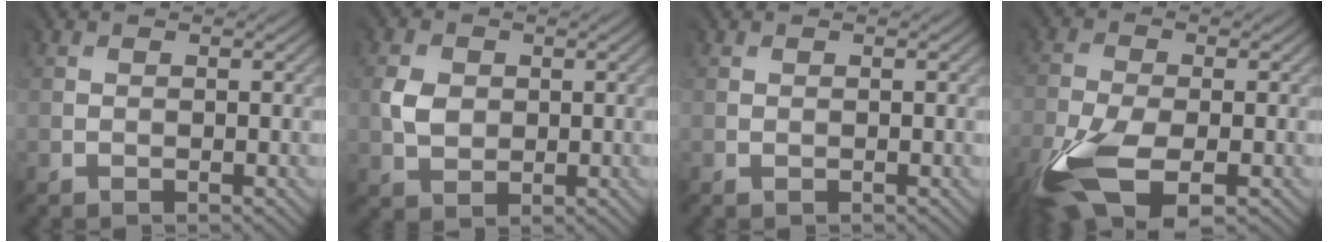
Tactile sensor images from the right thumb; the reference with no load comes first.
{"total": 2.7, "force": [0.5, 2.5, 0.7], "torque": [-0.025, -0.001, 0.009]}
{"total": 0.0}
{"total": 11.1, "force": [-6.0, 4.7, 8.1], "torque": [-0.197, -0.028, -0.121]}